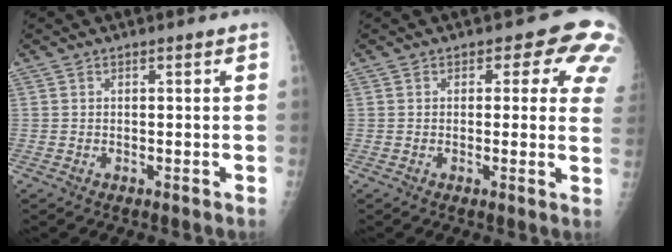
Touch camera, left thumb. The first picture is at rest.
{"total": 8.3, "force": [3.9, 4.5, 5.8], "torque": [-0.017, -0.012, 0.021]}